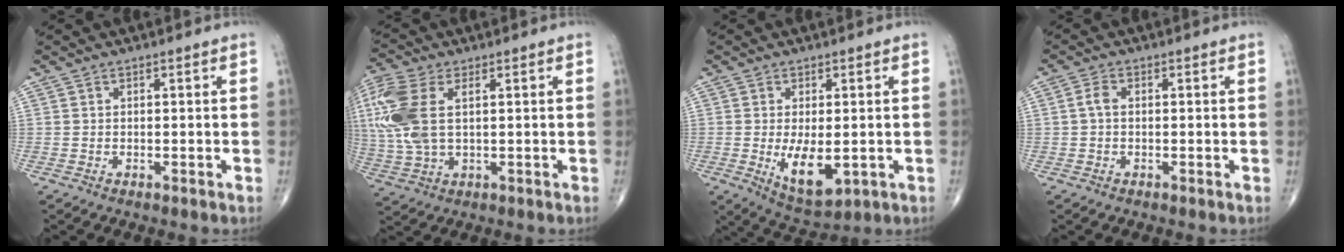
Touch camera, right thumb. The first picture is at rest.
{"total": 13.7, "force": [3.0, 7.3, 11.2], "torque": [-0.293, 0.009, 0.064]}
{"total": 8.7, "force": [-1.3, 4.0, 7.6], "torque": [-0.115, -0.017, -0.007]}
{"total": 2.1, "force": [0.0, 1.3, 1.7], "torque": [-0.032, 0.006, -0.002]}